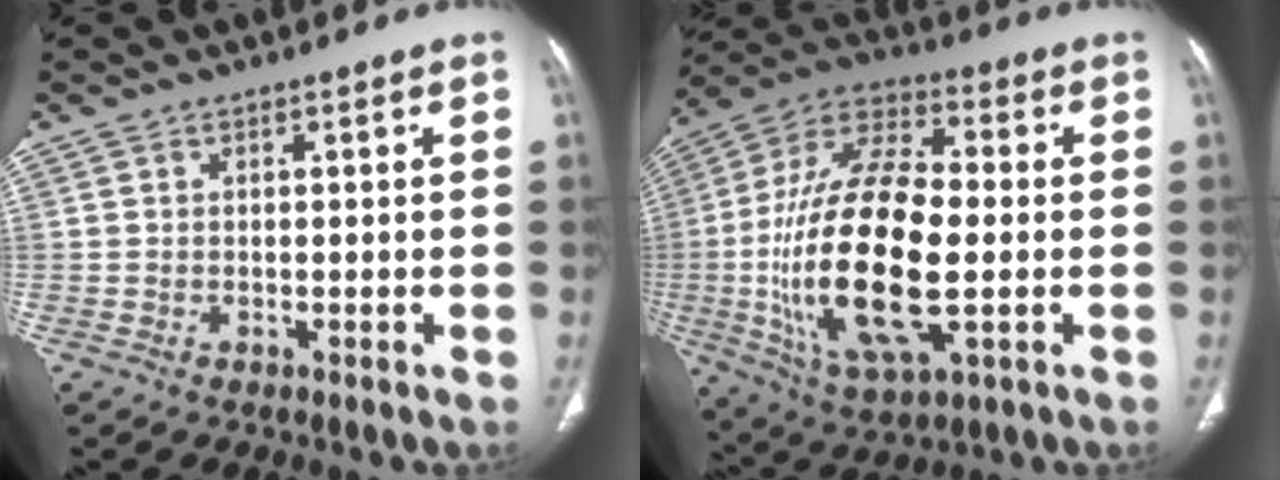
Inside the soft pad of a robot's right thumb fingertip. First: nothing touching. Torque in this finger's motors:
{"motor_torque": [2.42, 2.59, 2.77, 0.00, 0.78]}